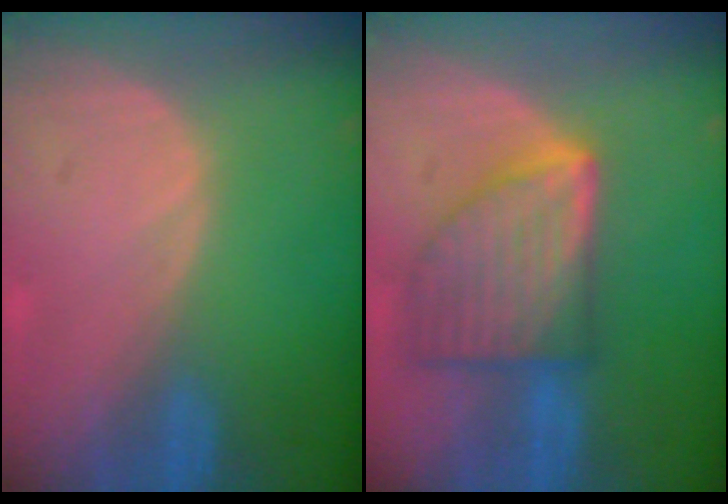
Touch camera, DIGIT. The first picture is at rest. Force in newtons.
{"total": 8.8, "press": 8.8, "slide": 0.5}